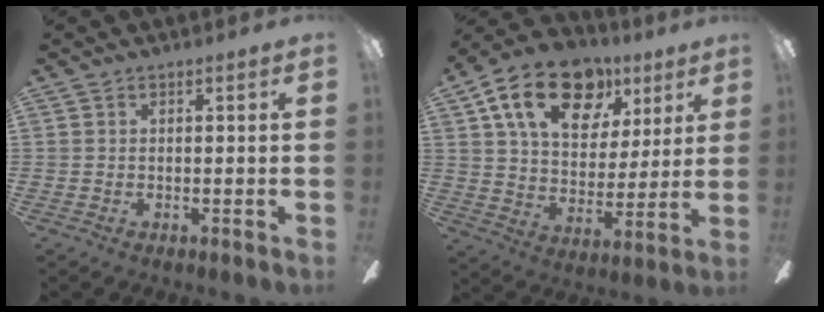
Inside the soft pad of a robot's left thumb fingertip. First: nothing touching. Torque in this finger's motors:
{"motor_torque": [1.85, 1.86, 1.39, -1.38, 0.29]}